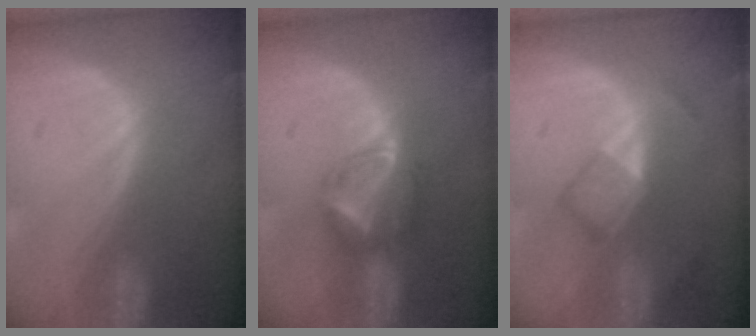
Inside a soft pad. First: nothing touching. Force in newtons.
{"total": 6.2, "press": 5.6, "slide": 2.7}
{"total": 5.1, "press": 4.7, "slide": 2.0}